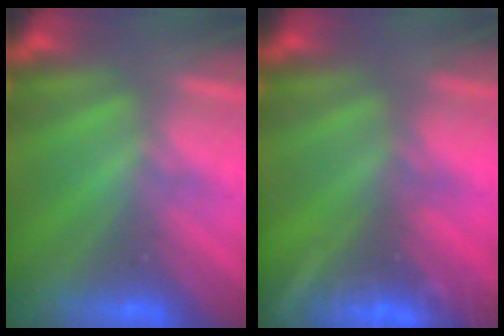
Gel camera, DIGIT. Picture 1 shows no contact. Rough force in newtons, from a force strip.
{"total": 8.5}